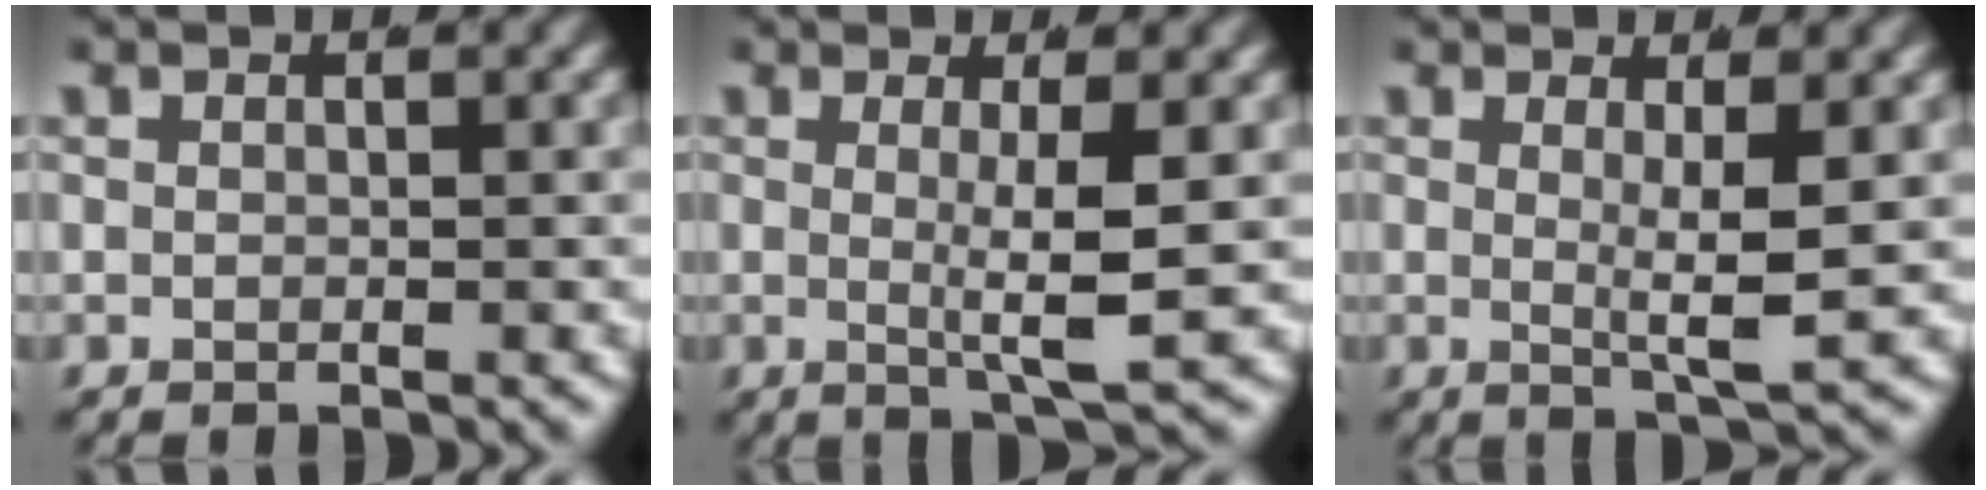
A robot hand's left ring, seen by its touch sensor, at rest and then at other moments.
{"total": 4.4, "force": [0.2, 0.2, 4.4], "torque": [-0.070, -0.012, 0.008]}
{"total": 3.2, "force": [0.6, -0.1, 3.1], "torque": [-0.054, -0.017, 0.014]}